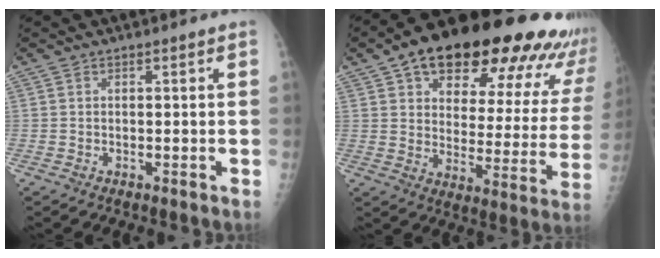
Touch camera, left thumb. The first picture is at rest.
{"total": 31.0, "force": [20.4, 12.0, 20.1], "torque": [-0.252, -0.036, 0.271]}